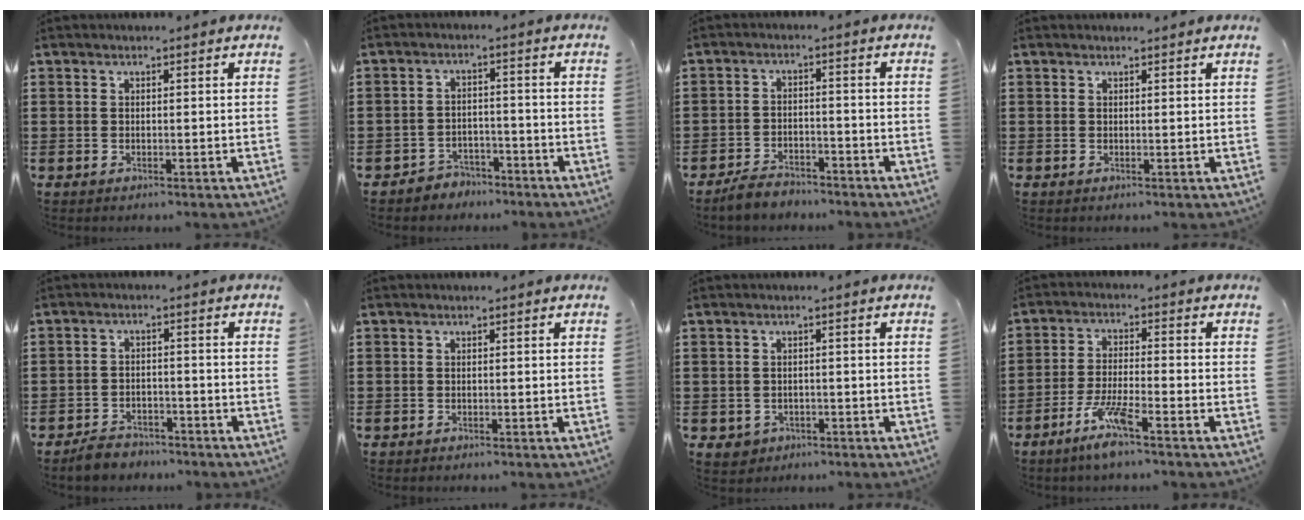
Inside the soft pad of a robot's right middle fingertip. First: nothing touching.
{"total": 3.5, "force": [-3.3, 1.0, -0.2], "torque": [-0.004, 0.000, -0.073]}
{"total": 3.7, "force": [-3.6, 0.9, 0.5], "torque": [-0.011, 0.009, -0.075]}
{"total": 0.0}
{"total": 3.5, "force": [-3.3, 1.1, 0.2], "torque": [-0.007, 0.008, -0.069]}
{"total": 0.7, "force": [-0.6, 0.2, -0.1], "torque": [0.002, 0.002, -0.015]}
{"total": 1.7, "force": [-1.1, 1.3, 0.0], "torque": [-0.007, 0.000, -0.026]}
{"total": 6.3, "force": [-4.3, 0.6, 4.6], "torque": [-0.101, -0.010, -0.081]}